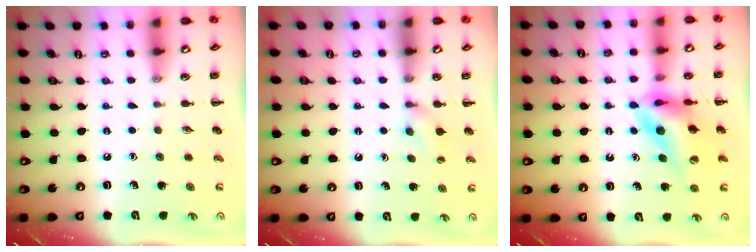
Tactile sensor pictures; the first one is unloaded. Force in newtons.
{"total": 5.2, "press": 5.0, "slide": 1.4}
{"total": 11.0, "press": 10.4, "slide": 3.4}